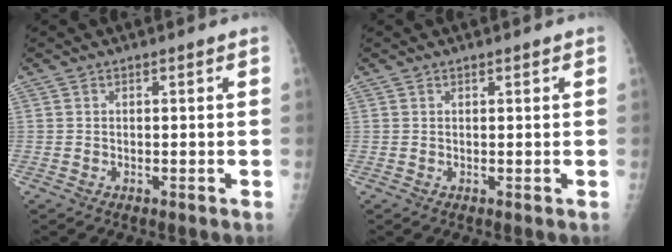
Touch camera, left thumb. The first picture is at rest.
{"total": 0.5, "force": [0.5, 0.1, 0.2], "torque": [-0.006, -0.003, 0.007]}